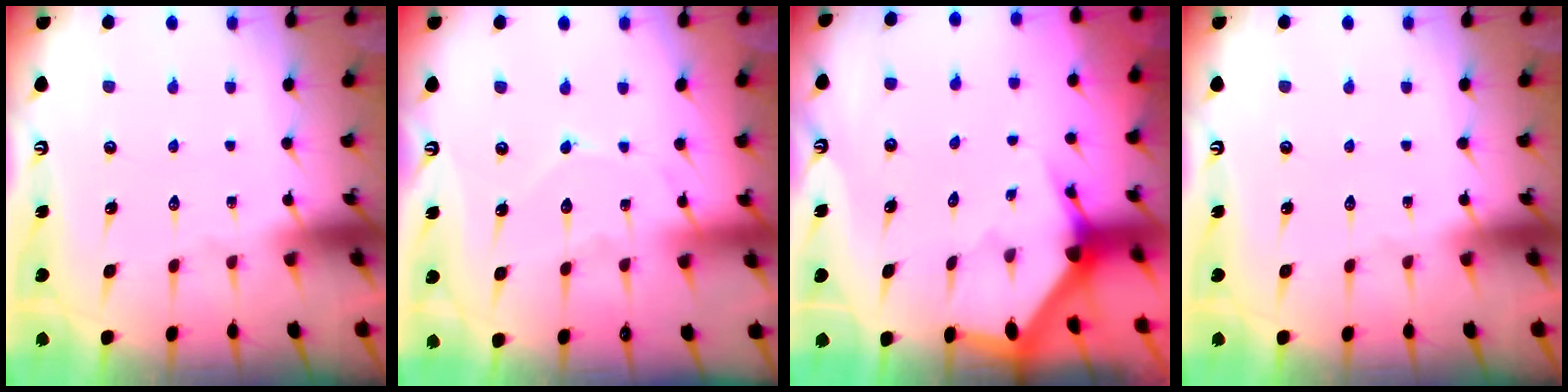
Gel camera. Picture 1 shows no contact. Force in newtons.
{"total": 6.6, "press": 6.6, "slide": 0.7}
{"total": 3.0, "press": 3.0, "slide": 0.1}
{"total": 0.0}